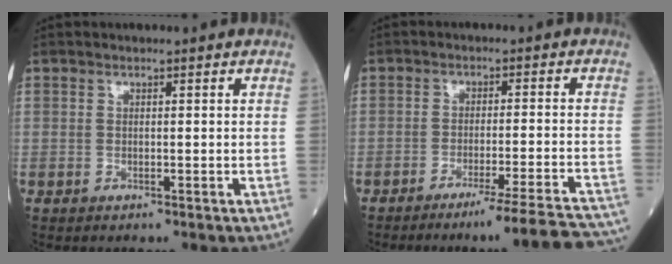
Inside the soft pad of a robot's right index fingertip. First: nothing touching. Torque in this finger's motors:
{"motor_torque": [-0.89, -0.94, -0.72, -0.21]}